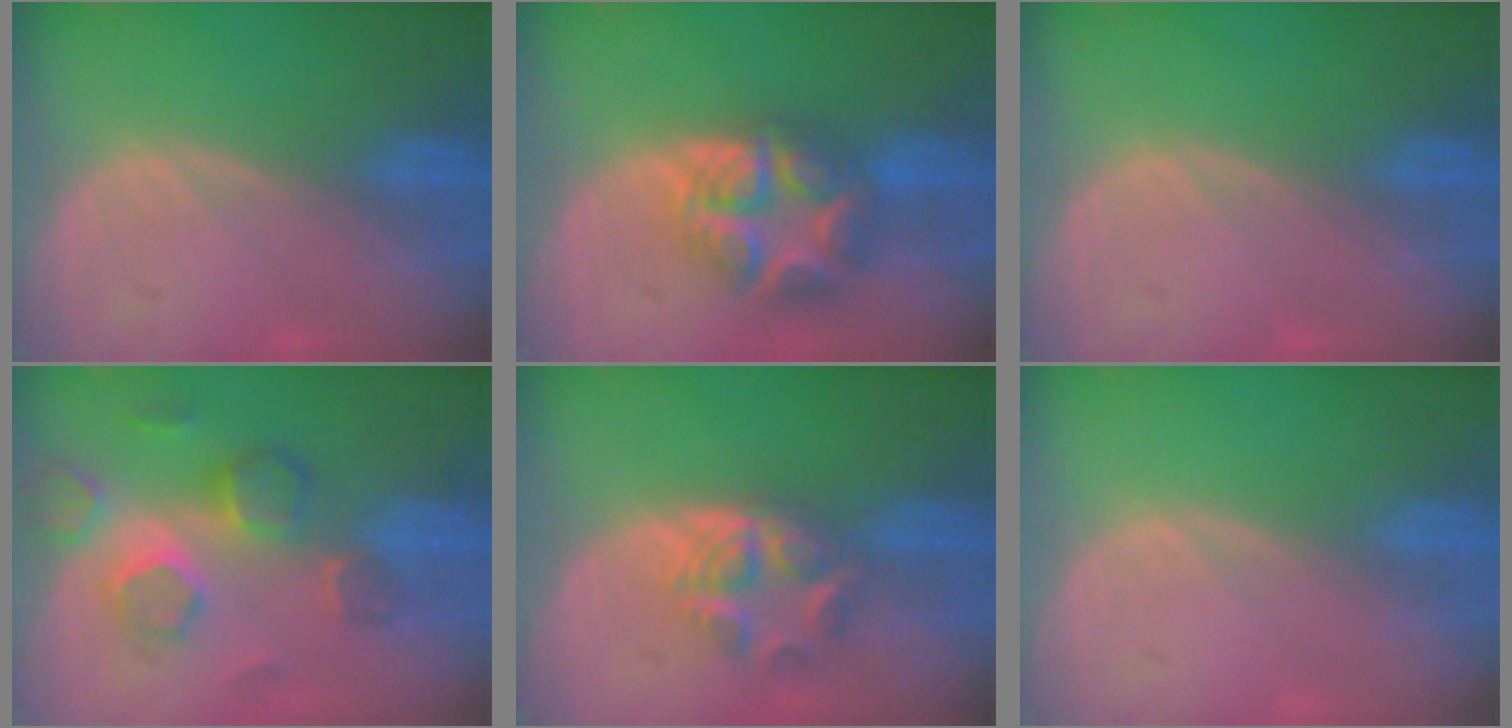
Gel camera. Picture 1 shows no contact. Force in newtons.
{"total": 7.9, "press": 7.9, "slide": 0.5}
{"total": 0.0}
{"total": 8.5, "press": 7.6, "slide": 3.8}
{"total": 5.9, "press": 5.0, "slide": 3.3}
{"total": 0.0}